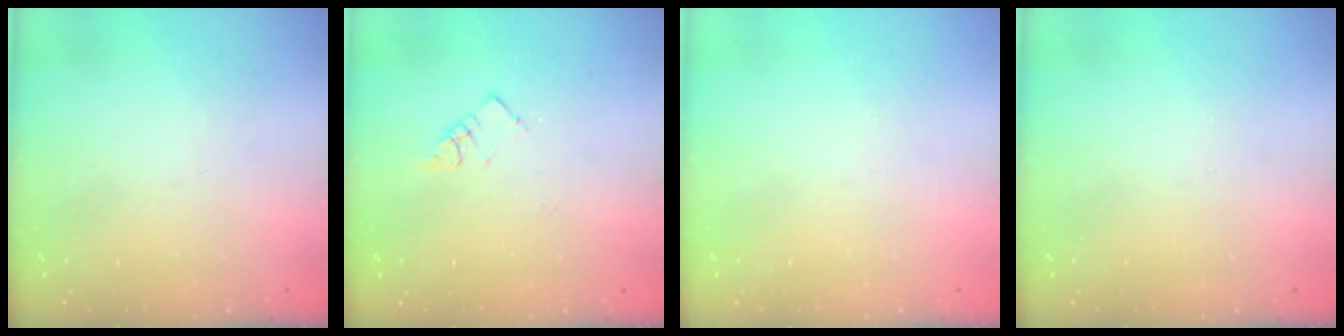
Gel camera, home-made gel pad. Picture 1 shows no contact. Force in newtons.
{"total": 3.6, "press": 3.5, "slide": 0.2}
{"total": 0.0}
{"total": 0.0}